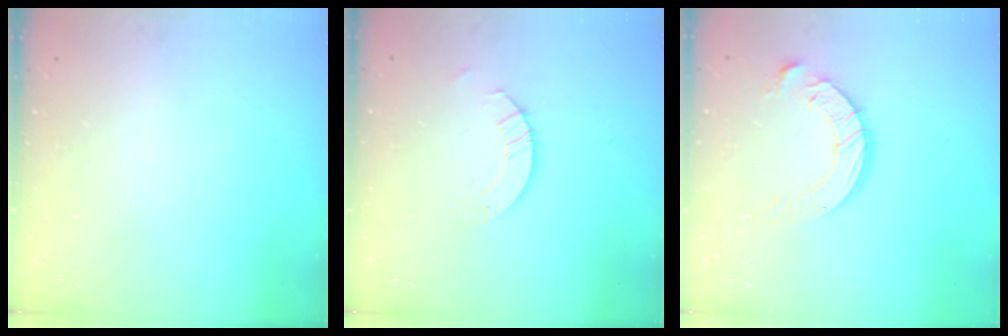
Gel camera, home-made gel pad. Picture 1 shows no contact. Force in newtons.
{"total": 2.6, "press": 2.6, "slide": 0.2}
{"total": 10.2, "press": 10.2, "slide": 1.0}